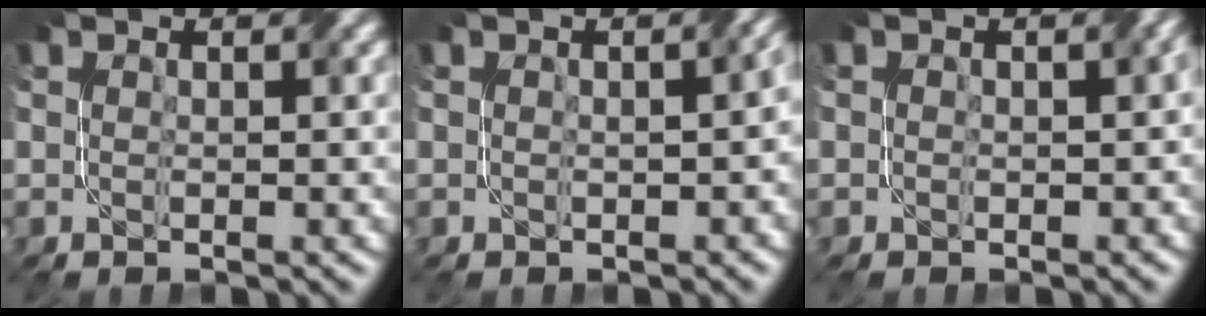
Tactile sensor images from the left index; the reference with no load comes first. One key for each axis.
{"total": 2.3, "fx": 0.0, "fy": 1.0, "fz": 2.0, "tx": -0.021, "ty": 0.004, "tz": 0.004}
{"total": 1.3, "fx": 0.2, "fy": 0.8, "fz": 1.0, "tx": -0.013, "ty": 0.002, "tz": 0.001}